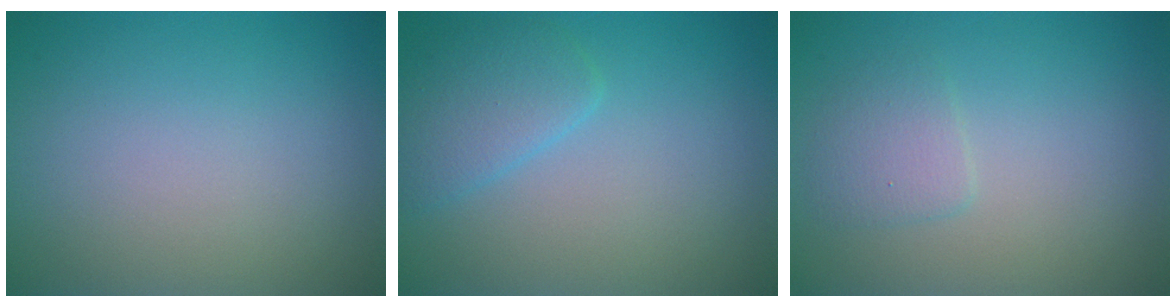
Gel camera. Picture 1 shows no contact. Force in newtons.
{"total": 2.8, "press": 2.8, "slide": 0.2}
{"total": 1.6, "press": 1.6, "slide": 0.1}